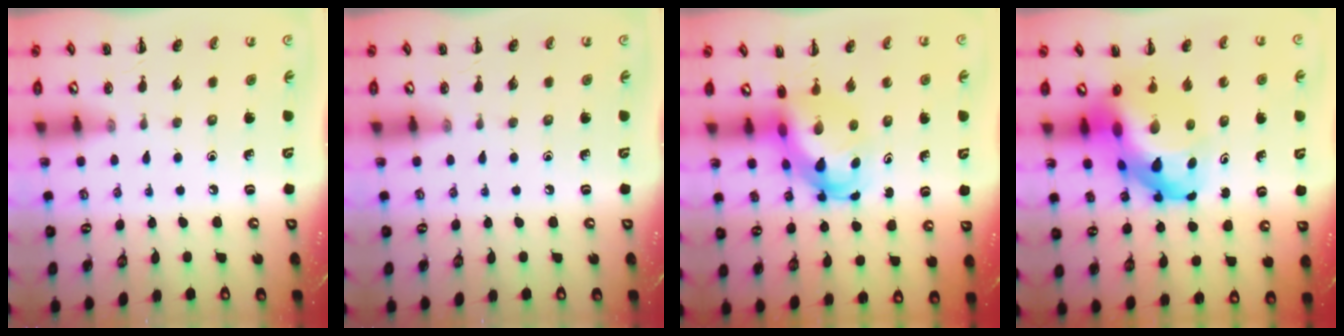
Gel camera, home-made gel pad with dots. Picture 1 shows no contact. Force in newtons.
{"total": 0.0}
{"total": 5.7, "press": 5.4, "slide": 1.6}
{"total": 15.9, "press": 15.4, "slide": 4.2}